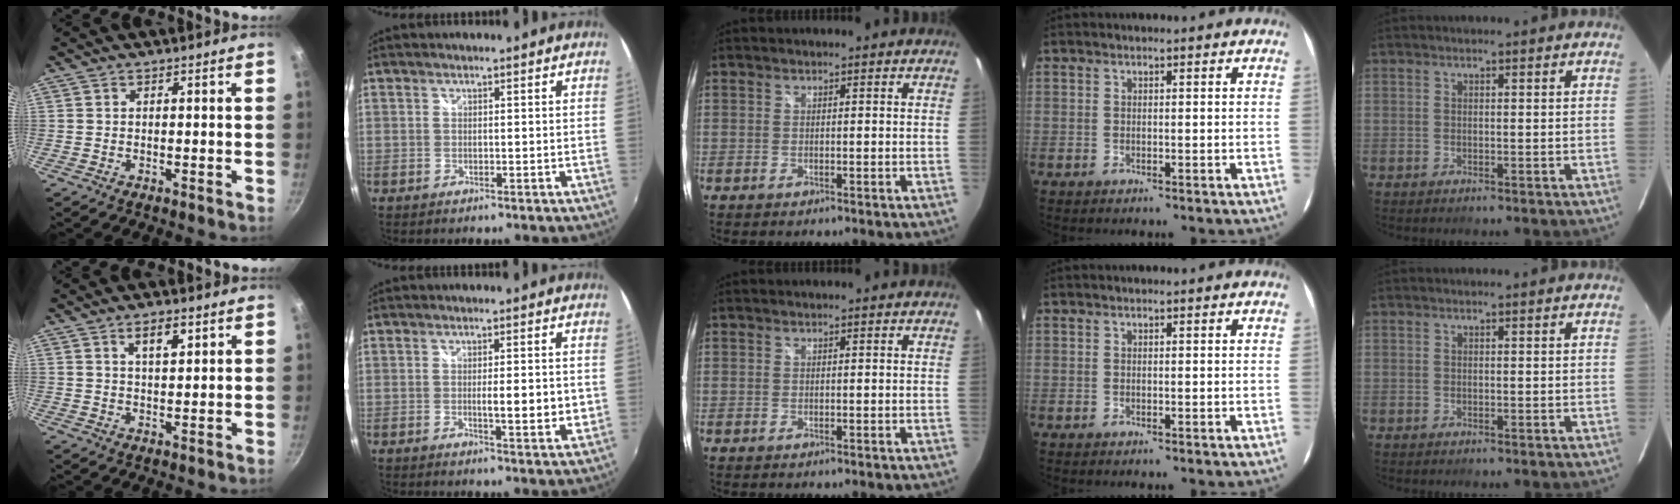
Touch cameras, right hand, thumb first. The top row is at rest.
{"thumb": {"total": 4.6, "force": [2.3, 1.9, 3.4], "torque": [-0.050, -0.010, 0.040]}, "index": {"total": 5.3, "force": [-0.3, 0.9, 5.2], "torque": [-0.082, -0.011, -0.002]}}